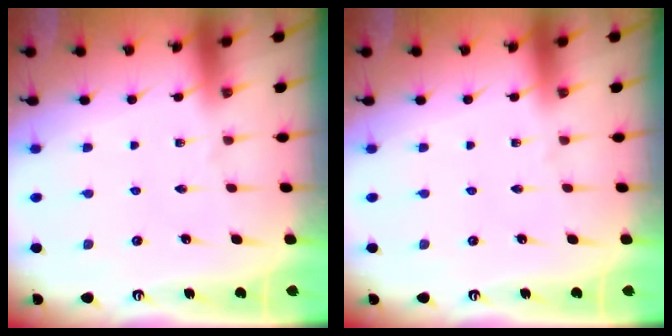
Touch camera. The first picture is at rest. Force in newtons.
{"total": 0.0}